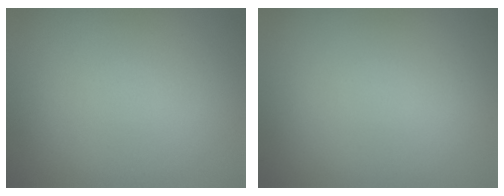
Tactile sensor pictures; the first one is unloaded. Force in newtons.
{"total": 0.0}